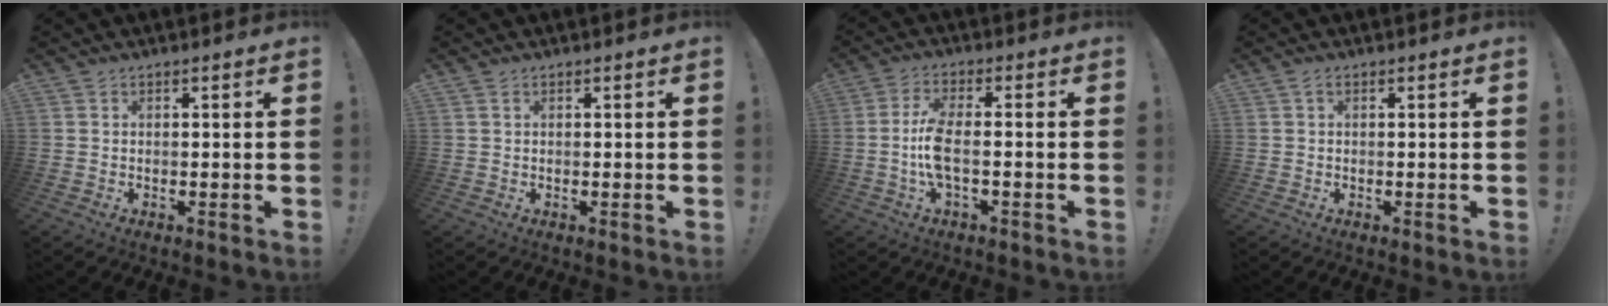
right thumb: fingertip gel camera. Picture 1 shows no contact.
{"total": 0.7, "force": [0.4, 0.4, 0.3], "torque": [-0.011, 0.003, 0.009]}
{"total": 8.6, "force": [-1.4, 1.9, 8.3], "torque": [-0.175, -0.015, -0.027]}
{"total": 0.8, "force": [0.2, 0.2, 0.8], "torque": [-0.014, 0.002, 0.001]}